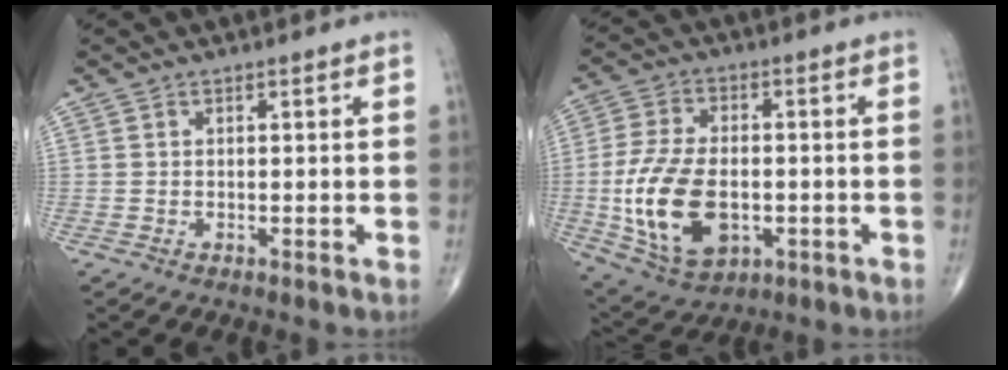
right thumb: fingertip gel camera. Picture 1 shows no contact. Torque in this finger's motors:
{"motor_torque": [-0.12, 0.91, 1.17, 0.66, 0.52]}